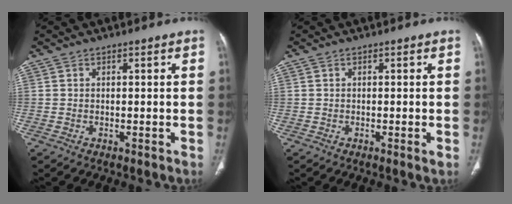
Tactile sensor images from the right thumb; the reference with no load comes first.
{"total": 0.9, "force": [-0.2, 0.0, 0.9], "torque": [-0.012, -0.004, -0.005]}